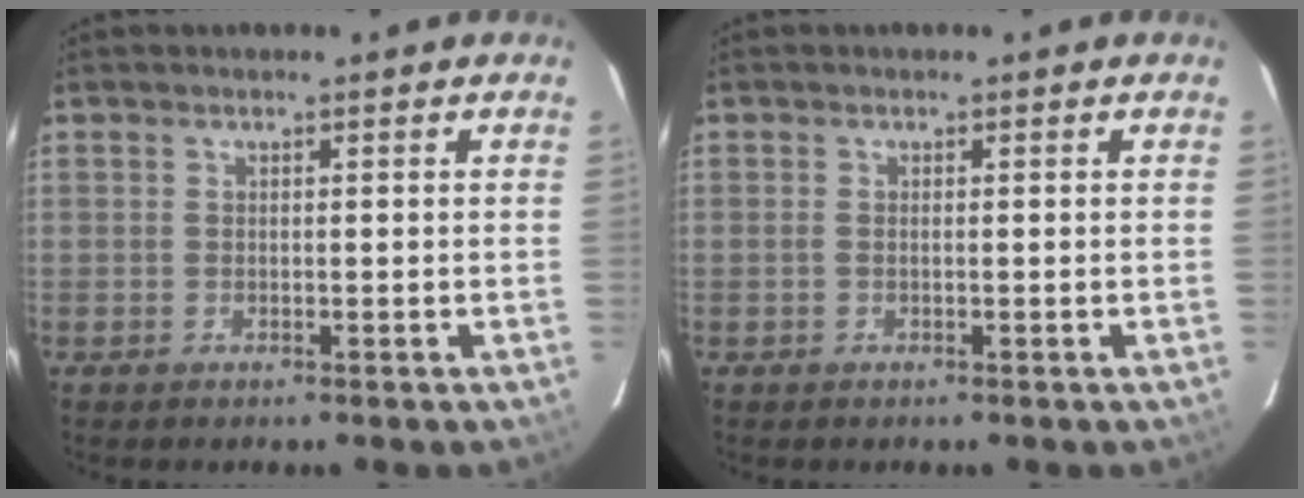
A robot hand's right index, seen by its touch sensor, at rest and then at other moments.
{"total": 0.6, "force": [-0.2, 0.0, 0.6], "torque": [-0.013, 0.001, -0.005]}